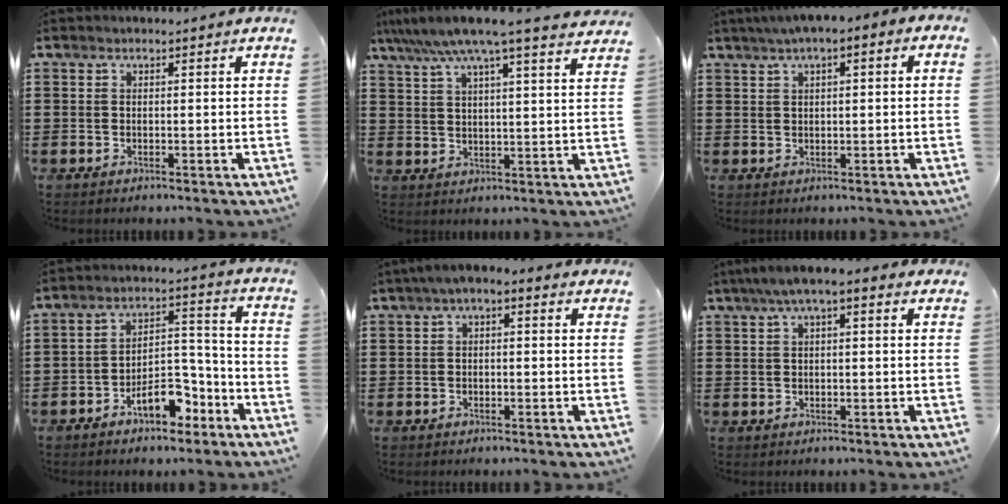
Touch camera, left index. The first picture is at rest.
{"total": 7.8, "force": [6.4, -0.2, 4.4], "torque": [-0.107, -0.026, 0.109]}
{"total": 2.3, "force": [0.3, 0.7, 2.2], "torque": [-0.040, 0.006, 0.003]}
{"total": 8.3, "force": [-5.1, 4.1, 5.1], "torque": [-0.078, 0.022, -0.093]}
{"total": 1.8, "force": [-1.0, 0.7, 1.4], "torque": [-0.025, 0.003, -0.020]}
{"total": 3.2, "force": [1.1, 0.8, 2.9], "torque": [-0.056, 0.007, 0.016]}